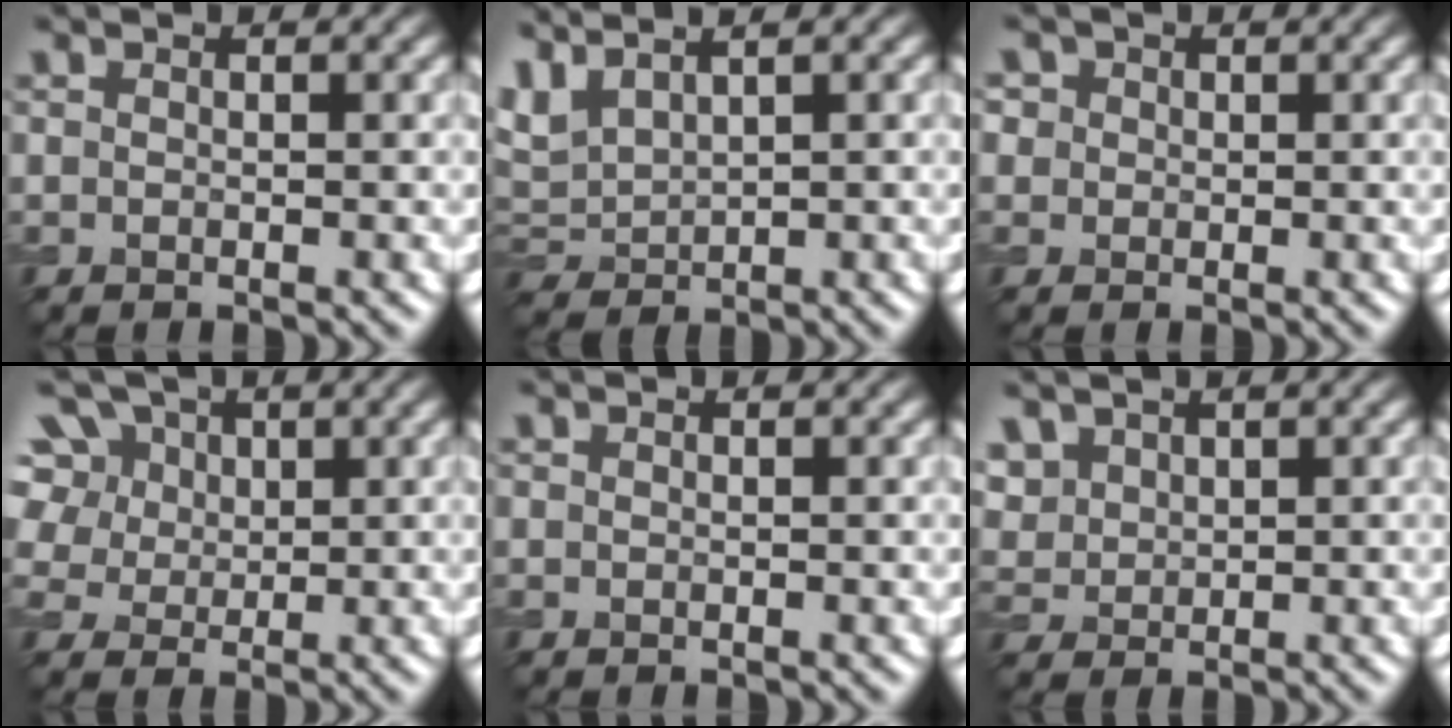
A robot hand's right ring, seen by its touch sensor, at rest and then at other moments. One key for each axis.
{"total": 3.9, "fx": 2.5, "fy": 1.7, "fz": 2.5, "tx": -0.072, "ty": 0.013, "tz": 0.058}
{"total": 2.5, "fx": 1.1, "fy": 2.0, "fz": 0.9, "tx": -0.024, "ty": 0.003, "tz": 0.015}
{"total": 11.2, "fx": 5.4, "fy": 8.2, "fz": 5.4, "tx": -0.125, "ty": 0.032, "tz": 0.083}
{"total": 0.0}
{"total": 2.9, "fx": 1.7, "fy": 2.0, "fz": 1.2, "tx": -0.038, "ty": 0.004, "tz": 0.047}